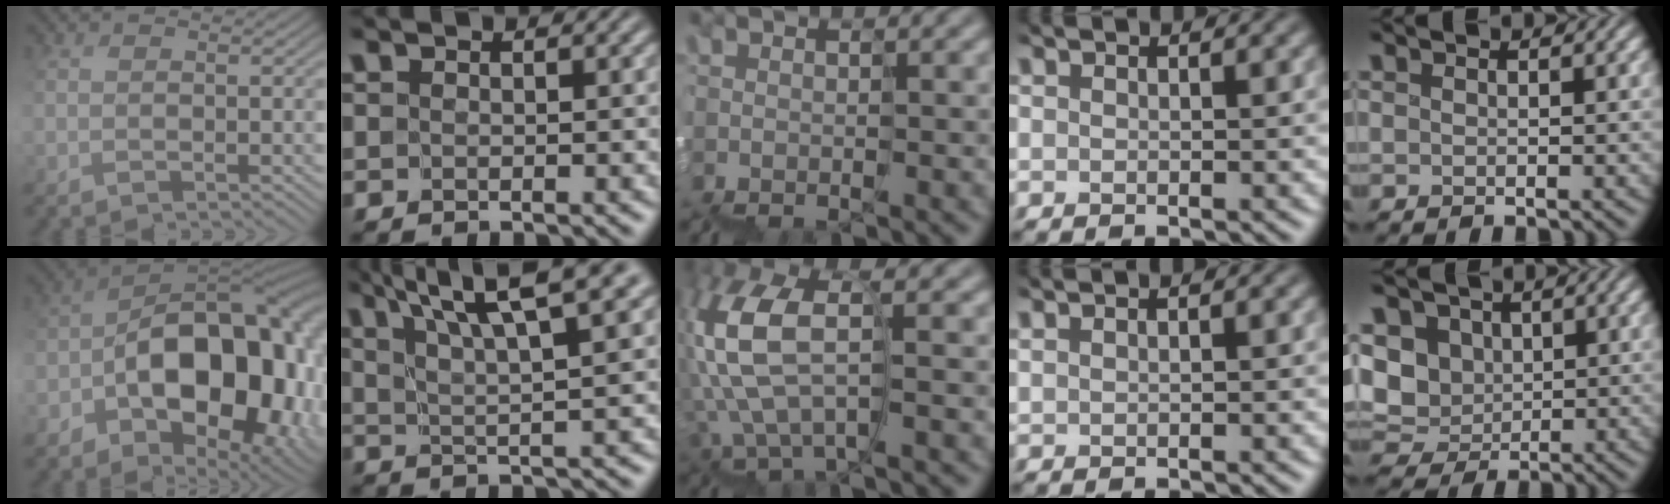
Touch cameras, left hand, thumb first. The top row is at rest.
{"thumb": {"total": 19.6, "force": [-5.2, 12.3, 14.3], "torque": [-0.210, -0.027, -0.066]}, "index": {"total": 7.8, "force": [5.2, 1.0, 5.7], "torque": [-0.086, 0.019, 0.081]}, "middle": {"total": 5.4, "force": [1.1, 2.1, 4.9], "torque": [-0.138, 0.028, 0.018]}, "ring": {"total": 1.0, "force": [0.7, 0.3, 0.6], "torque": [-0.004, 0.005, 0.008]}, "little": {"total": 5.5, "force": [0.6, 4.7, 2.8], "torque": [-0.070, 0.001, 0.003]}}